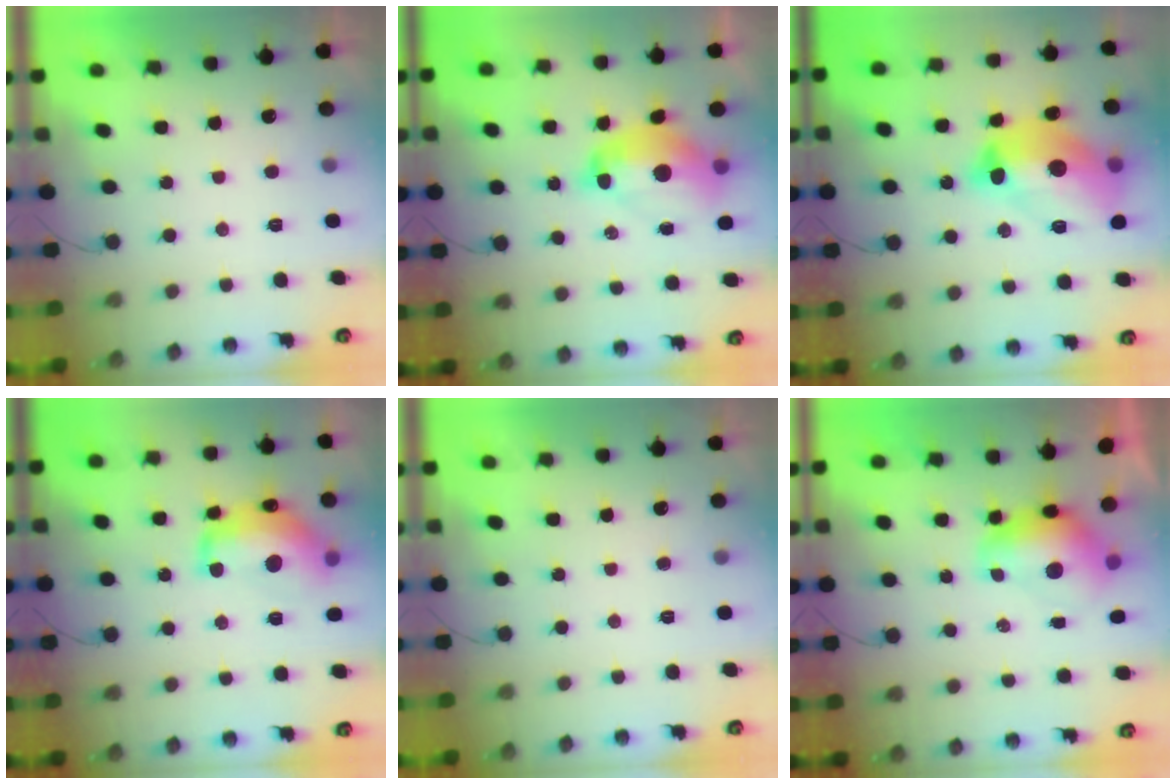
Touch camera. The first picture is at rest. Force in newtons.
{"total": 13.3, "press": 13.2, "slide": 1.4}
{"total": 18.8, "press": 18.7, "slide": 1.7}
{"total": 15.6, "press": 15.6, "slide": 0.9}
{"total": 0.0}
{"total": 8.7, "press": 8.7, "slide": 0.6}